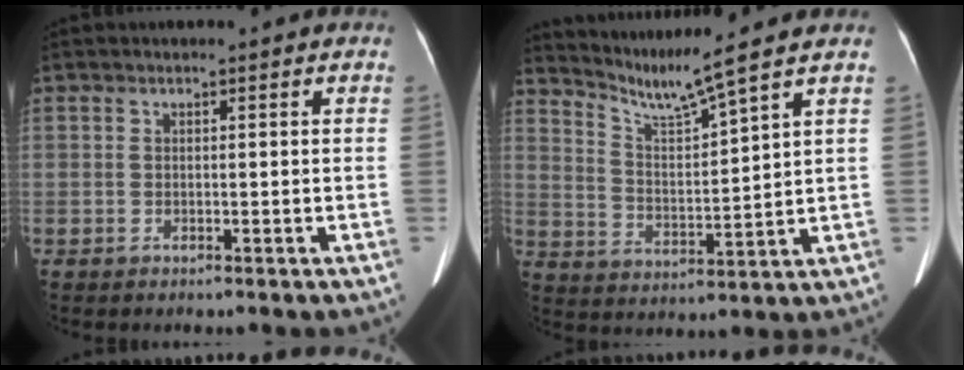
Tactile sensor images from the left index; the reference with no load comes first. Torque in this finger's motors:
{"motor_torque": [-0.09, -0.71, -0.03, 0.00]}